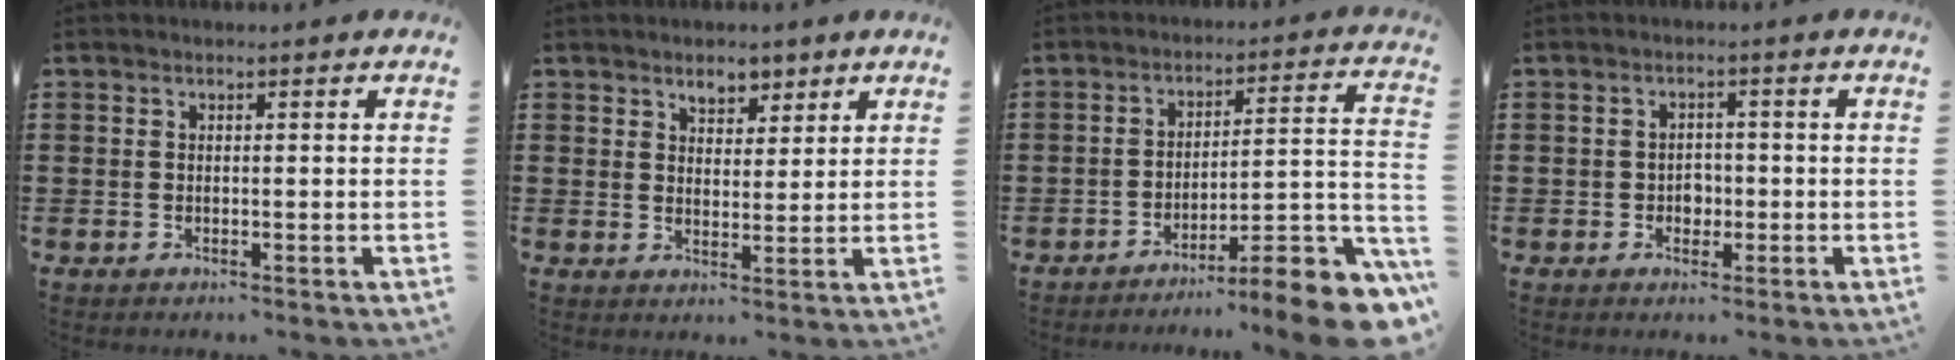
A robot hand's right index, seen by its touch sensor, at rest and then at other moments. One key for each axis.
{"total": 3.5, "fx": 2.7, "fy": 2.0, "fz": 1.0, "tx": -0.015, "ty": 0.004, "tz": 0.047}
{"total": 8.7, "fx": -7.0, "fy": 0.6, "fz": 5.0, "tx": -0.059, "ty": 0.001, "tz": -0.135}
{"total": 2.0, "fx": -0.6, "fy": 1.6, "fz": 1.1, "tx": -0.024, "ty": 0.004, "tz": -0.013}